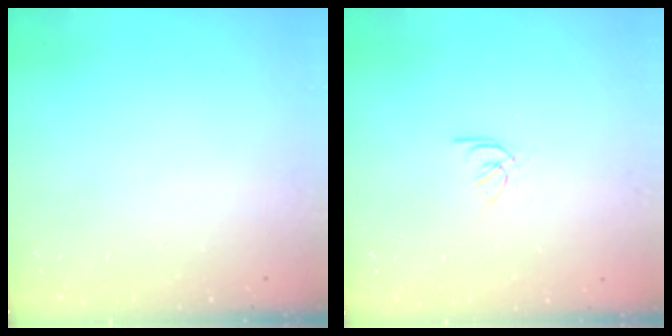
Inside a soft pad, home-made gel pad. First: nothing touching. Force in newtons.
{"total": 1.7, "press": 1.6, "slide": 0.5}